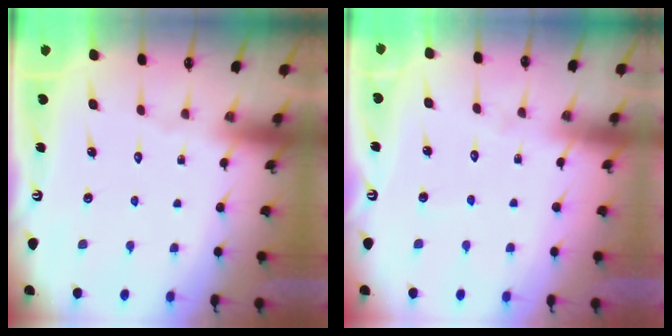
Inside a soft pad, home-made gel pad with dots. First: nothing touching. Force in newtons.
{"total": 3.3, "press": 3.3, "slide": 0.3}